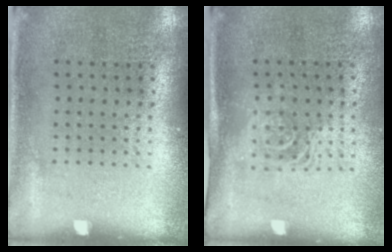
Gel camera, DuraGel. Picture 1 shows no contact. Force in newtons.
{"total": 1.6, "press": 1.3, "slide": 0.9}